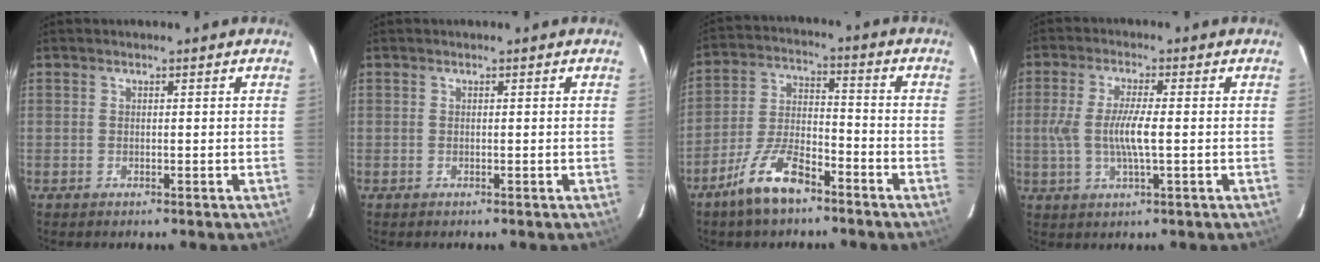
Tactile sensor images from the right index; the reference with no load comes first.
{"total": 0.0}
{"total": 10.7, "force": [-7.6, 3.7, 6.6], "torque": [-0.142, 0.003, -0.137]}
{"total": 7.3, "force": [-0.7, 1.1, 7.2], "torque": [-0.140, -0.005, -0.013]}